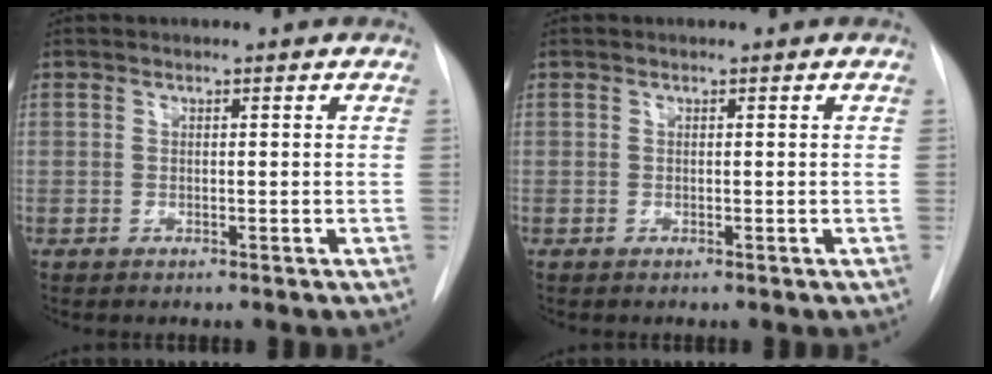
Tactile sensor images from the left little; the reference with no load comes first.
{"total": 0.0}